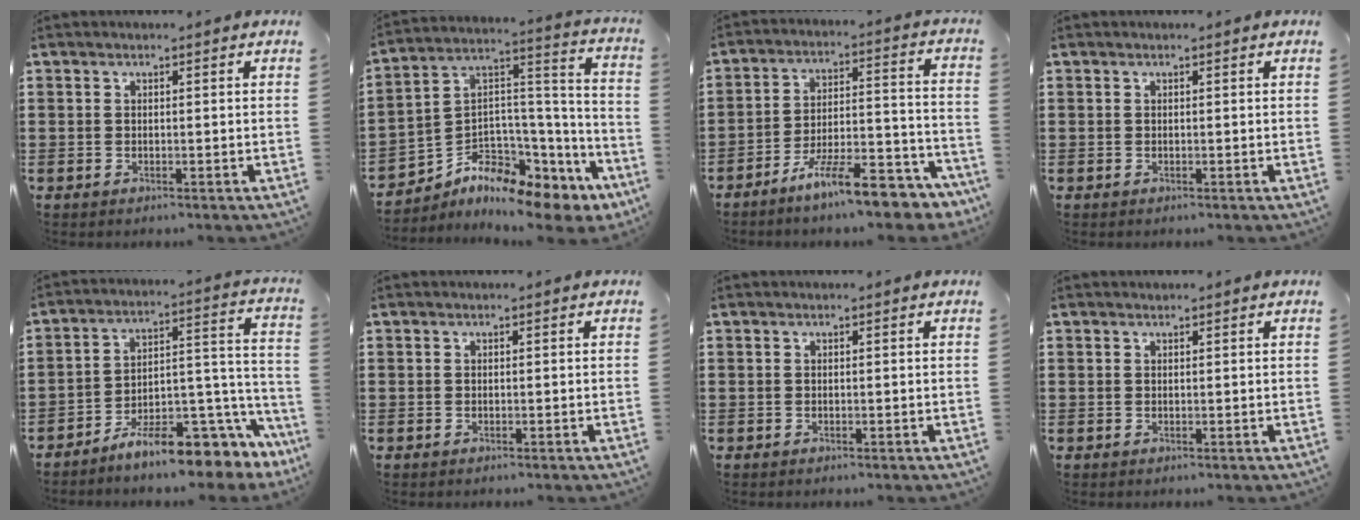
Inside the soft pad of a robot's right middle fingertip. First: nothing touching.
{"total": 6.7, "force": [-5.5, 2.9, 2.5], "torque": [-0.074, -0.019, -0.110]}
{"total": 12.1, "force": [-9.6, 1.8, 7.1], "torque": [-0.116, 0.027, -0.177]}
{"total": 0.0}
{"total": 10.5, "force": [-8.7, 2.4, 5.4], "torque": [-0.076, 0.020, -0.159]}
{"total": 0.0}
{"total": 0.0}
{"total": 0.0}